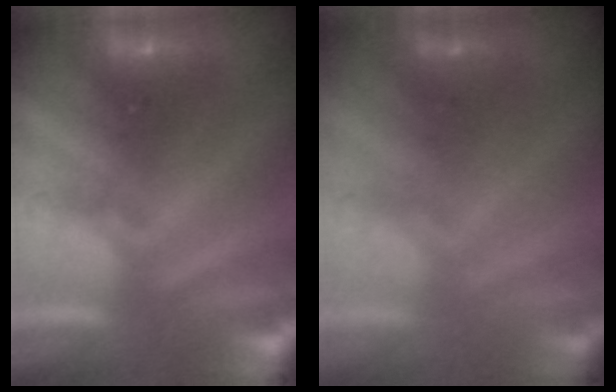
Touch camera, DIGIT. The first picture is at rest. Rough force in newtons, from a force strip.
{"total": 1.1}